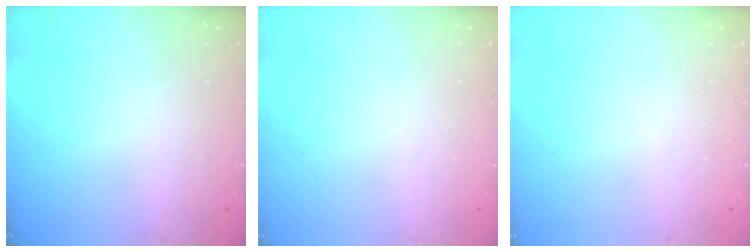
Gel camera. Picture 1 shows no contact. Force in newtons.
{"total": 0.0}
{"total": 0.0}